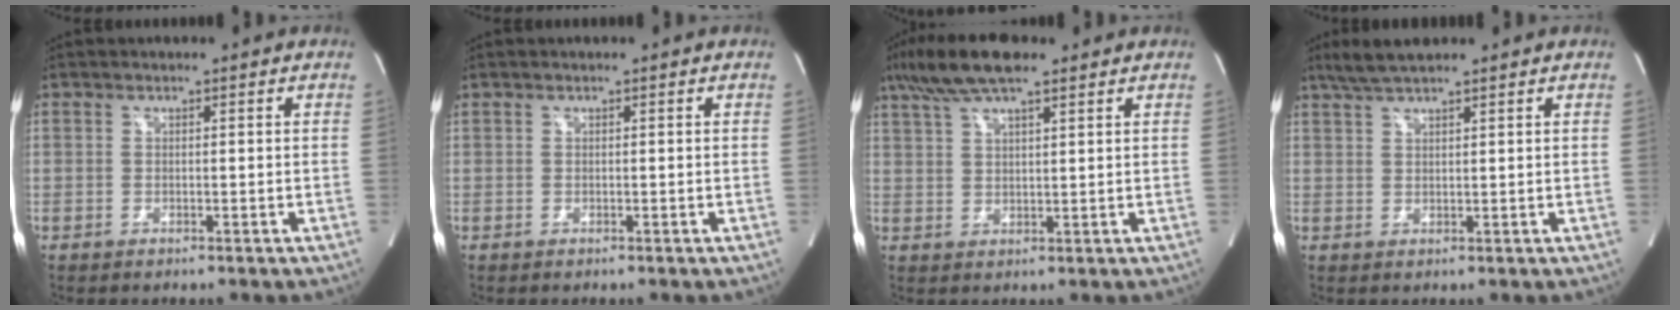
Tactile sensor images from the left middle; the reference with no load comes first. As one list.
[{"total": 0.0}, {"total": 9.6, "force": [6.8, 2.0, 6.4], "torque": [-0.129, 0.026, 0.122]}, {"total": 4.5, "force": [3.7, 0.4, 2.5], "torque": [-0.058, 0.017, 0.073]}]